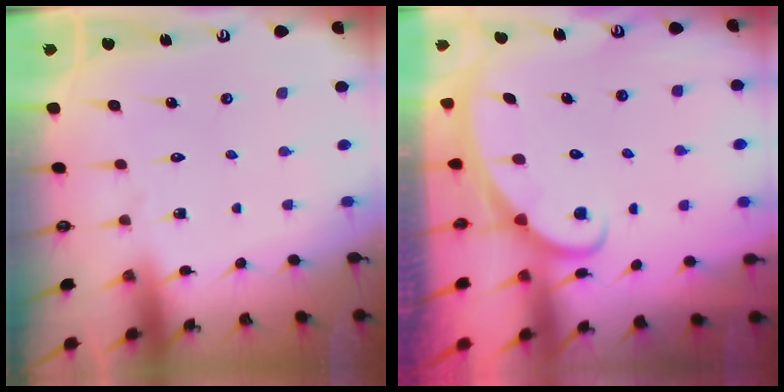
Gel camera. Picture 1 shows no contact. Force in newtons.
{"total": 2.3, "press": 2.3, "slide": 0.1}